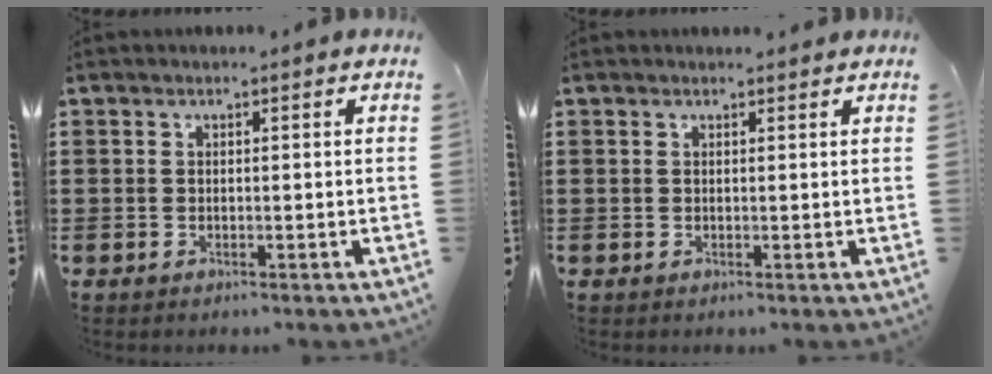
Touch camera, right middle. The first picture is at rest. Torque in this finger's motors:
{"motor_torque": [0.10, -0.07, 0.05, 0.01]}